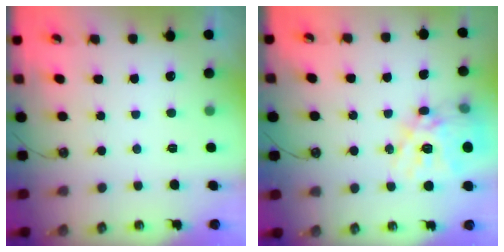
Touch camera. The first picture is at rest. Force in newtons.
{"total": 19.2, "press": 19.1, "slide": 1.9}